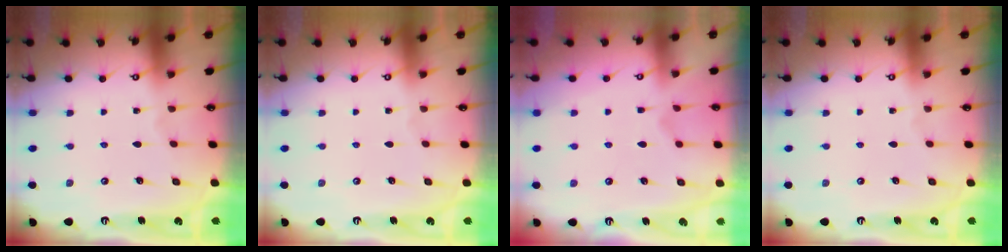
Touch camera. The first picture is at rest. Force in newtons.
{"total": 0.0}
{"total": 1.3, "press": 0.7, "slide": 1.1}
{"total": 0.0}